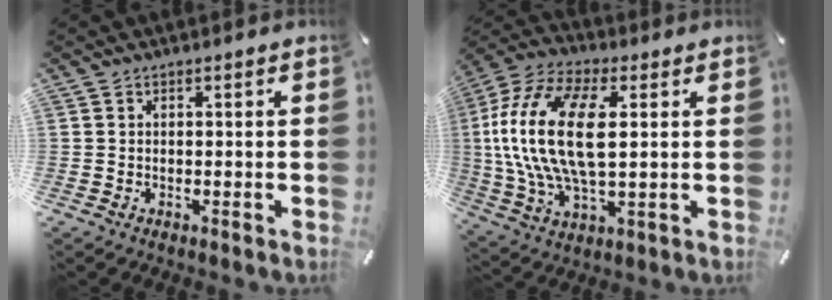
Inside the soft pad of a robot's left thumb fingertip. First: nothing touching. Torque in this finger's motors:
{"motor_torque": [2.46, 2.55, 1.71, -1.06, 1.05]}